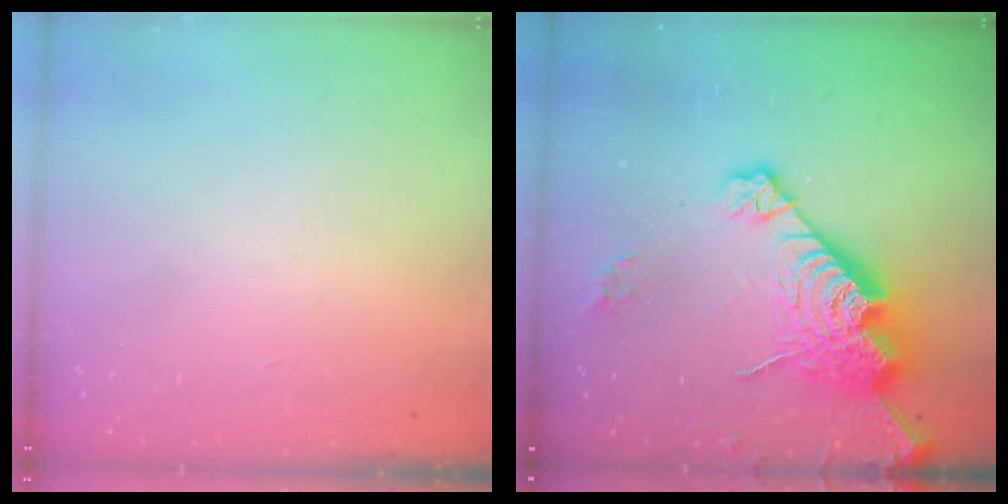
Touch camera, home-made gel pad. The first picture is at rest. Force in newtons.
{"total": 19.6, "press": 19.5, "slide": 1.8}